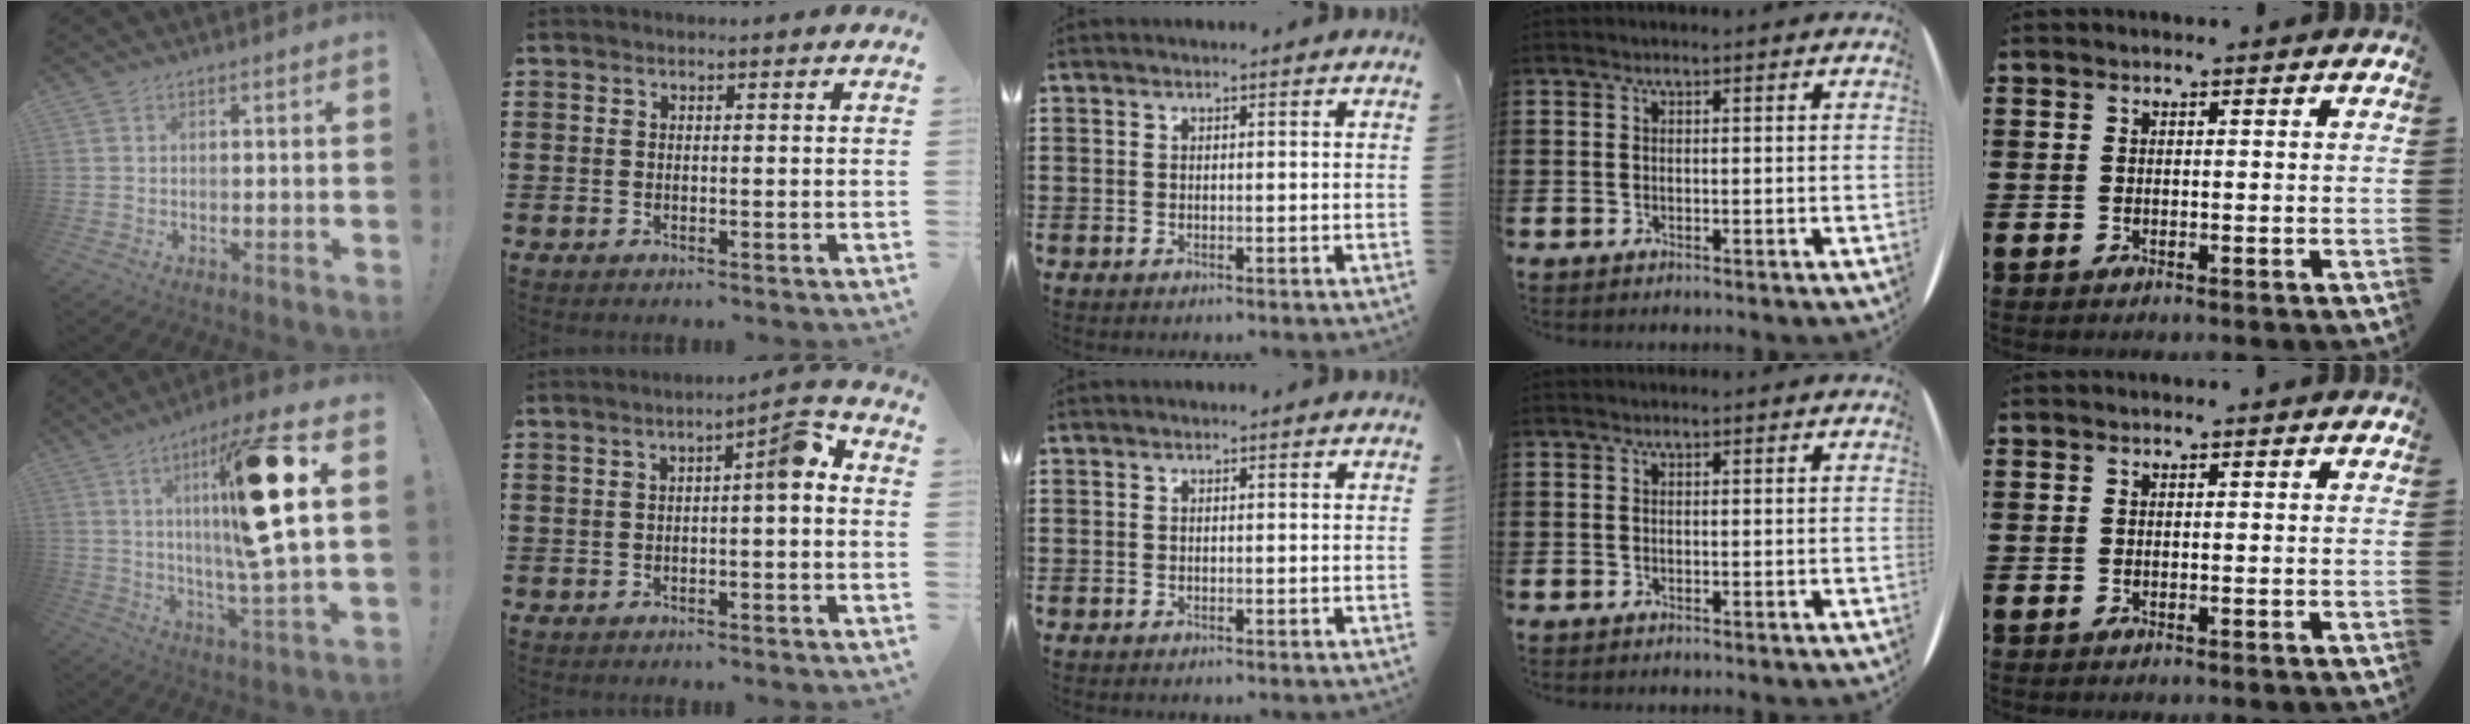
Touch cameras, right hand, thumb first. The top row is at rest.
{"thumb": {"total": 22.0, "force": [5.7, 3.0, 21.1], "torque": [-0.339, -0.022, 0.065]}, "index": {"total": 4.6, "force": [0.1, 0.8, 4.5], "torque": [-0.062, 0.000, -0.008]}}